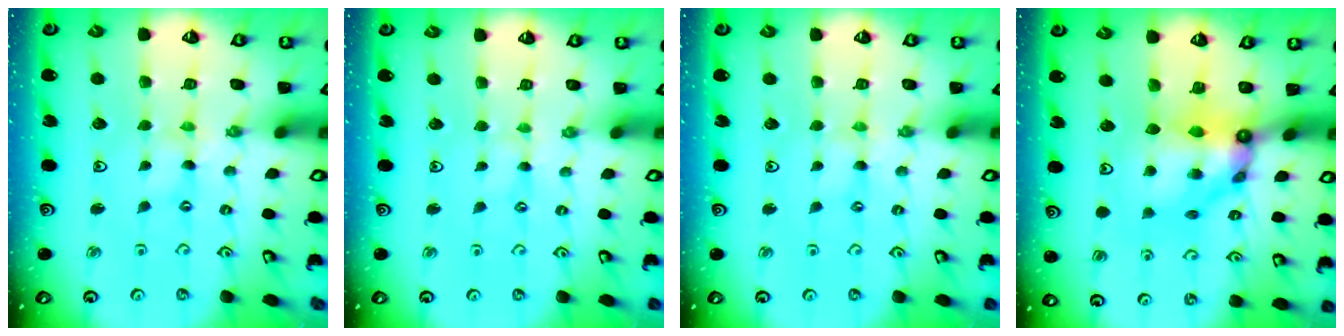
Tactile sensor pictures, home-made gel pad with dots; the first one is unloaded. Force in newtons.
{"total": 0.0}
{"total": 1.2, "press": 1.2, "slide": 0.3}
{"total": 10.0, "press": 9.9, "slide": 1.4}